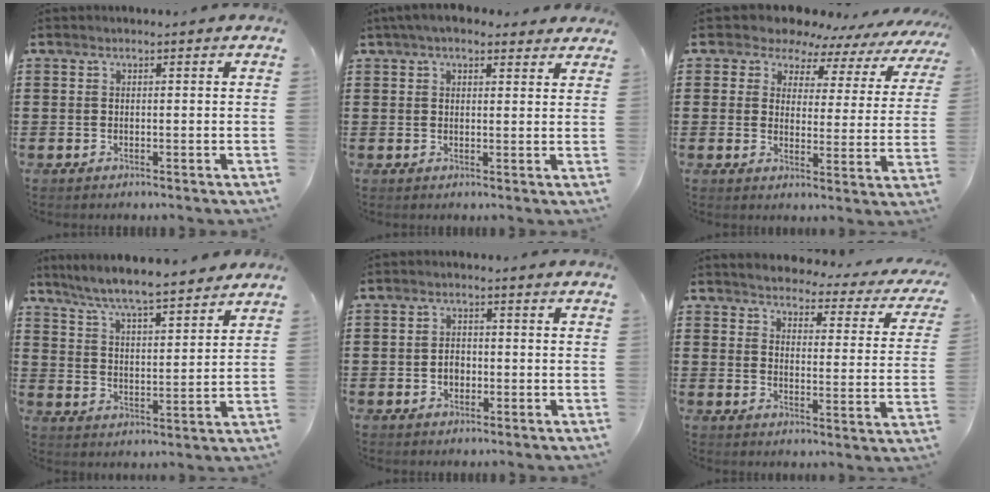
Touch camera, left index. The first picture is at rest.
{"total": 4.1, "force": [3.4, 1.2, 2.0], "torque": [-0.048, 0.000, 0.063]}
{"total": 5.9, "force": [5.2, 2.4, 1.1], "torque": [-0.055, -0.028, 0.089]}
{"total": 6.4, "force": [5.9, 0.1, 2.4], "torque": [-0.071, -0.030, 0.103]}
{"total": 2.1, "force": [-0.5, 1.6, 1.3], "torque": [-0.029, 0.003, -0.011]}
{"total": 2.9, "force": [2.8, 0.0, 0.6], "torque": [-0.034, -0.025, 0.040]}